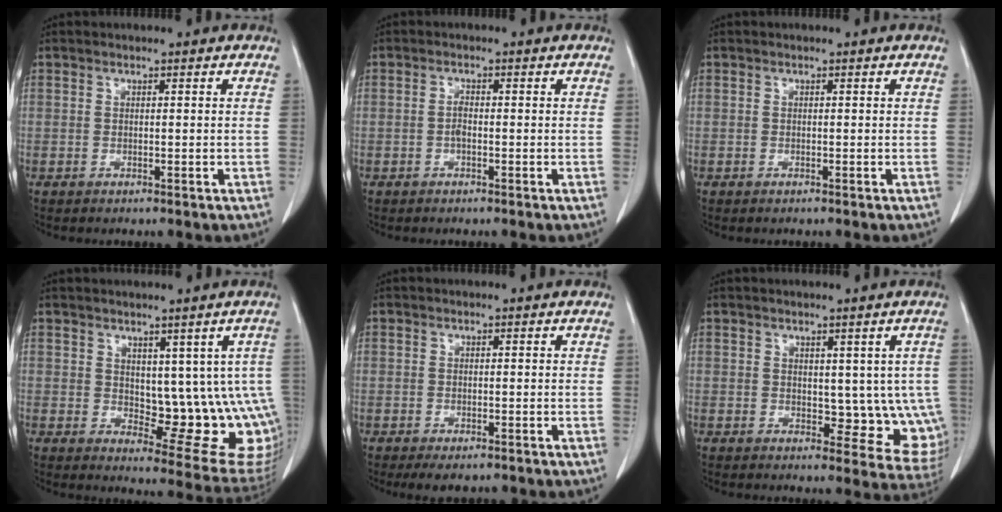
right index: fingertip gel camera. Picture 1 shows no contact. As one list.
[{"total": 1.3, "force": [-0.4, 0.4, 1.1], "torque": [-0.021, 0.003, -0.009]}, {"total": 0.0}, {"total": 12.5, "force": [1.2, 6.1, 10.9], "torque": [-0.112, -0.004, 0.030]}, {"total": 2.7, "force": [-1.8, 1.3, 1.5], "torque": [-0.020, -0.003, -0.021]}, {"total": 8.2, "force": [0.4, 5.0, 6.5], "torque": [-0.048, -0.001, 0.014]}]